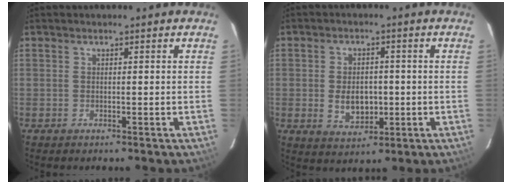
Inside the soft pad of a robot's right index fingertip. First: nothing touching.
{"total": 6.5, "force": [-0.8, 4.4, 4.6], "torque": [-0.086, -0.003, -0.005]}